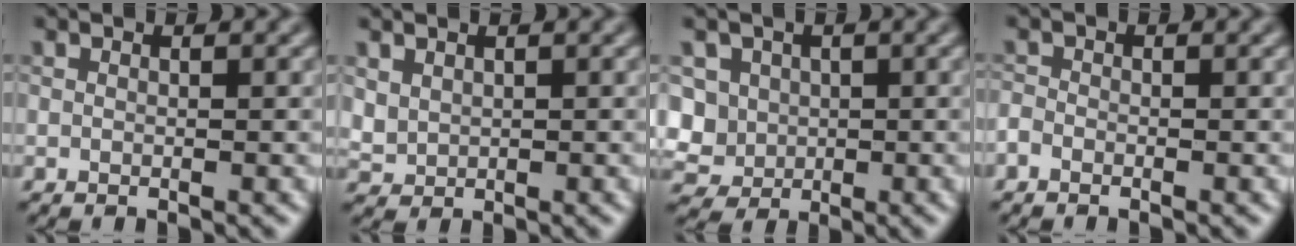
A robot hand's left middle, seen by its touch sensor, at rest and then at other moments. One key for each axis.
{"total": 1.4, "fx": 0.8, "fy": 1.1, "fz": 0.5, "tx": -0.013, "ty": -0.001, "tz": 0.022}
{"total": 6.2, "fx": 0.5, "fy": 5.7, "fz": 2.6, "tx": -0.058, "ty": 0.030, "tz": -0.008}
{"total": 0.9, "fx": -0.6, "fy": 0.5, "fz": 0.4, "tx": -0.007, "ty": 0.001, "tz": -0.017}